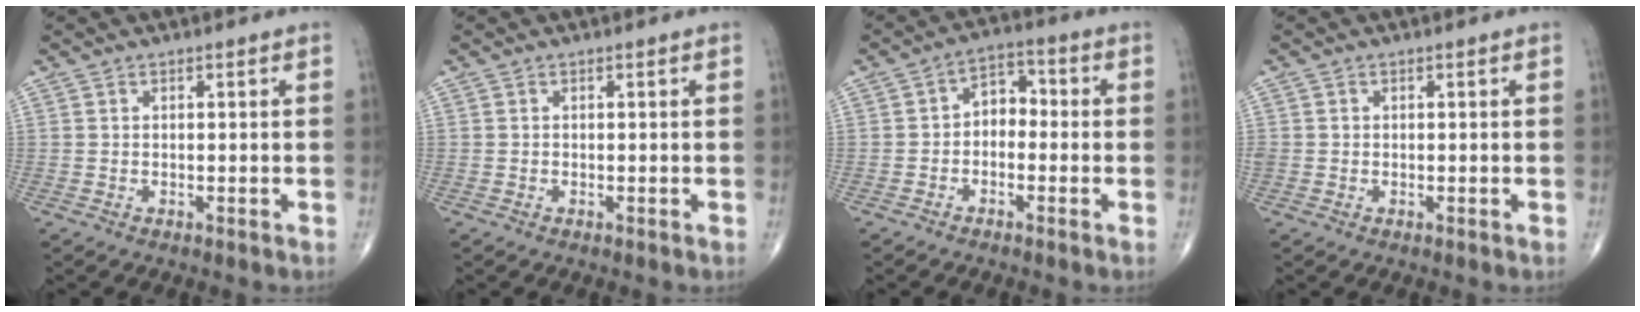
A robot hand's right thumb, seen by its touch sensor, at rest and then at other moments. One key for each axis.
{"total": 0.0}
{"total": 5.3, "fx": -0.8, "fy": 3.8, "fz": 3.6, "tx": -0.033, "ty": 0.029, "tz": -0.030}
{"total": 1.0, "fx": 0.0, "fy": 0.9, "fz": 0.3, "tx": -0.002, "ty": 0.002, "tz": 0.001}